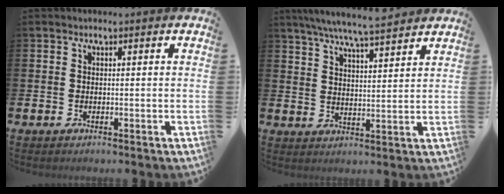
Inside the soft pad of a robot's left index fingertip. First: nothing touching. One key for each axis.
{"total": 7.0, "fx": 6.6, "fy": 0.1, "fz": 2.3, "tx": -0.055, "ty": -0.033, "tz": 0.116}